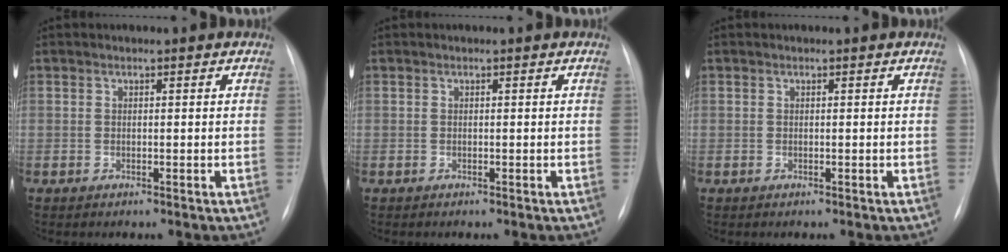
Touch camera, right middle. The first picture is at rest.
{"total": 0.0}
{"total": 0.0}